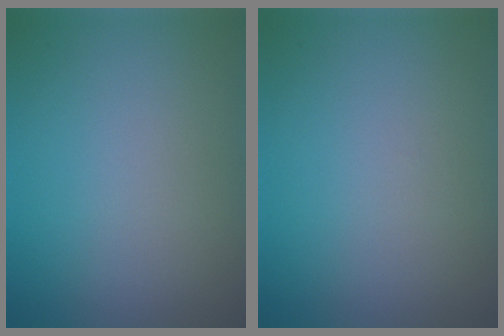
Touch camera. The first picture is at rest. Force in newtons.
{"total": 0.0}